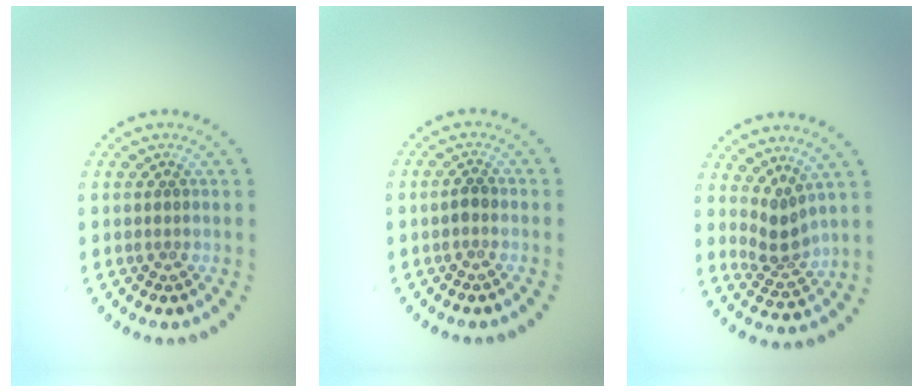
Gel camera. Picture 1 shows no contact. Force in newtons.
{"total": 1.0, "press": 0.9, "slide": 0.3}
{"total": 2.5, "press": 1.8, "slide": 1.7}